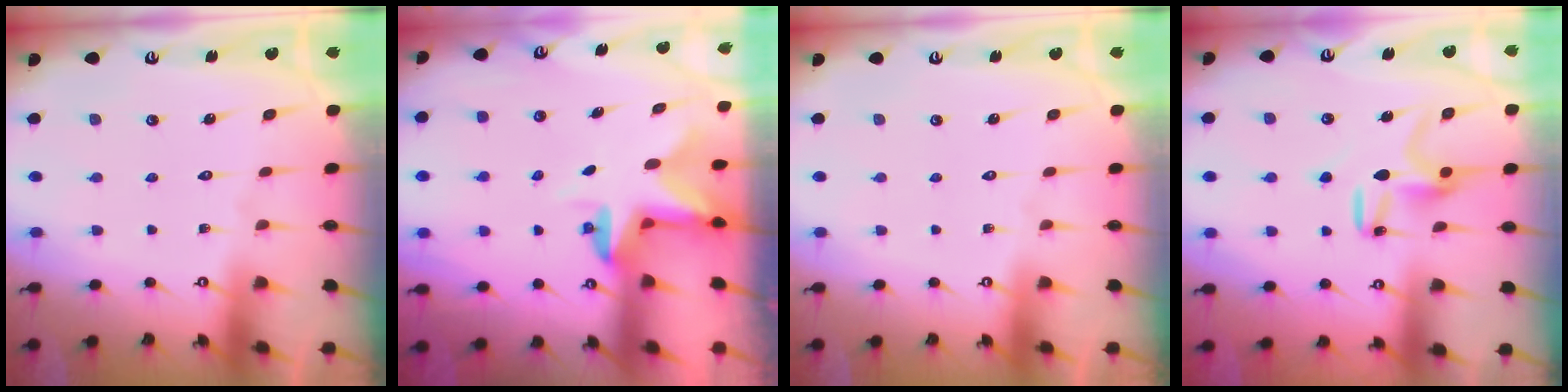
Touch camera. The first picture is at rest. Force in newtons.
{"total": 3.3, "press": 3.3, "slide": 0.1}
{"total": 0.0}
{"total": 9.7, "press": 9.7, "slide": 0.2}